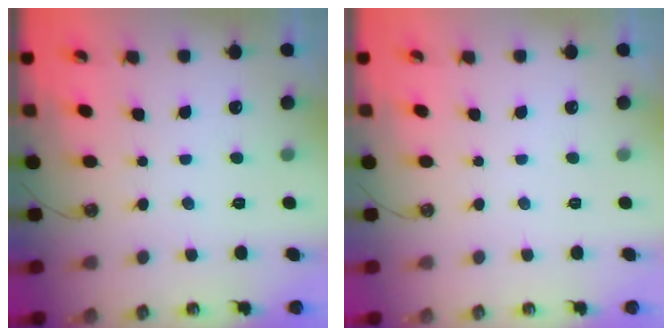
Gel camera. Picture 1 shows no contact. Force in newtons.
{"total": 0.0}